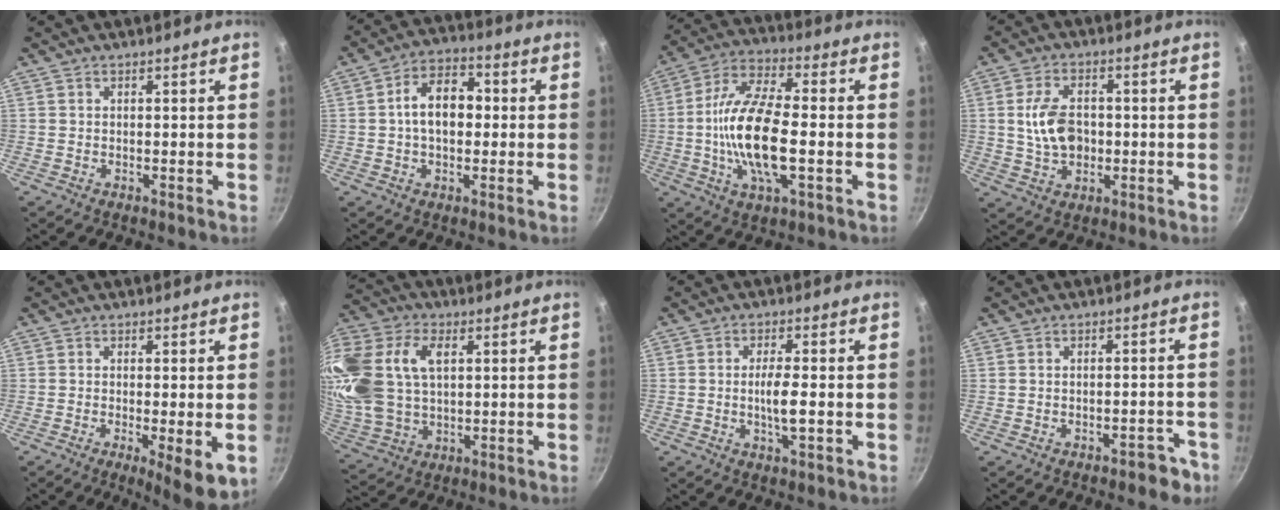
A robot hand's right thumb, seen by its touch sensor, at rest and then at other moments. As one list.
[{"total": 10.0, "force": [0.5, 6.4, 7.7], "torque": [-0.113, 0.025, -0.001]}, {"total": 17.2, "force": [-2.1, 6.5, 15.8], "torque": [-0.314, 0.017, -0.042]}, {"total": 8.9, "force": [0.1, 6.0, 6.6], "torque": [-0.109, 0.004, 0.005]}, {"total": 8.0, "force": [-2.3, 1.9, 7.4], "torque": [-0.111, -0.020, -0.035]}, {"total": 26.2, "force": [5.4, 17.2, 19.0], "torque": [-0.469, 0.036, 0.113]}, {"total": 5.0, "force": [-0.7, 1.5, 4.8], "torque": [-0.091, -0.001, -0.014]}, {"total": 4.2, "force": [-3.0, 1.9, 2.1], "torque": [-0.017, 0.032, -0.035]}]